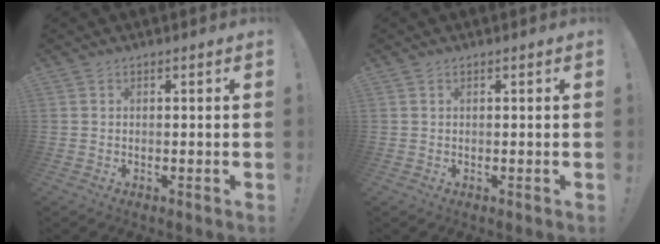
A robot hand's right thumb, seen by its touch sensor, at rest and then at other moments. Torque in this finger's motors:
{"motor_torque": [0.11, 0.05, -0.13, 0.08, 0.06]}